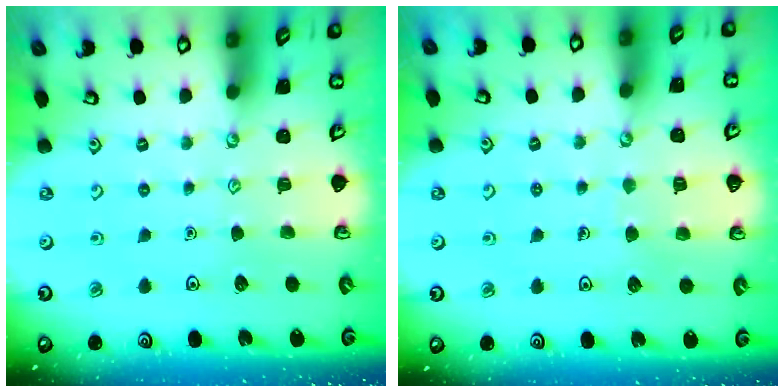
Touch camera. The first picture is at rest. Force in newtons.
{"total": 3.4, "press": 3.4, "slide": 0.2}